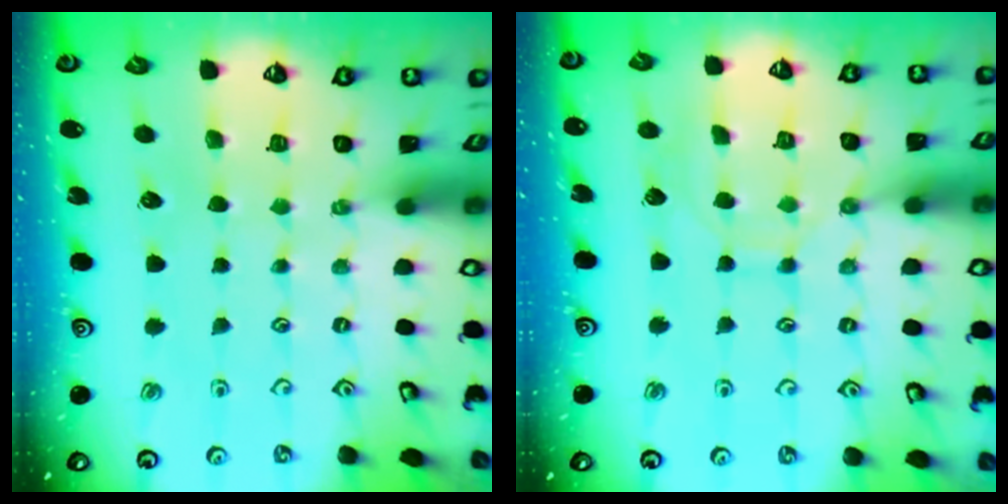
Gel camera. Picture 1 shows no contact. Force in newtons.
{"total": 9.2, "press": 9.2, "slide": 0.7}